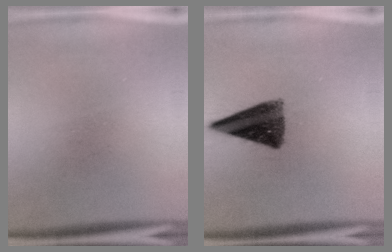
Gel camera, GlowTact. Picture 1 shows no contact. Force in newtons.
{"total": 10.6}